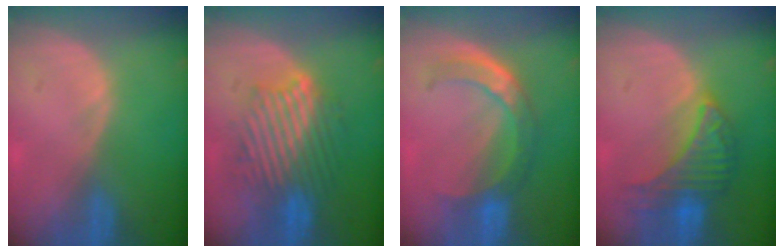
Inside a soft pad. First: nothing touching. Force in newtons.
{"total": 9.1, "press": 9.1, "slide": 0.6}
{"total": 7.3, "press": 6.4, "slide": 3.5}
{"total": 7.2, "press": 7.2, "slide": 0.2}